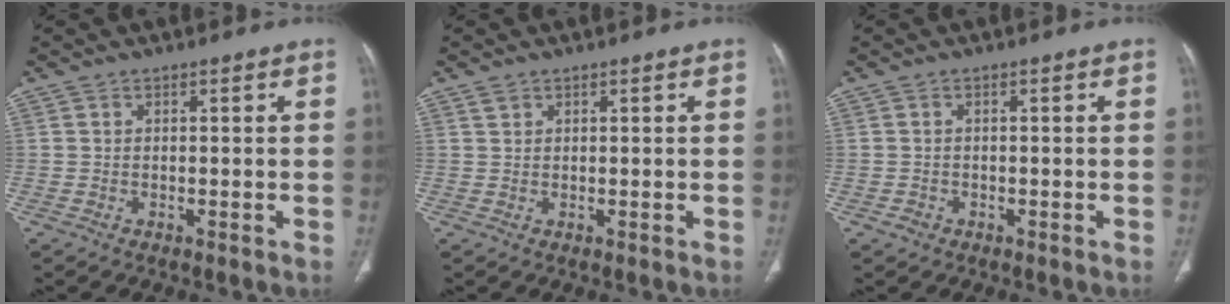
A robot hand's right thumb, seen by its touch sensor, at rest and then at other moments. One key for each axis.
{"total": 1.0, "fx": 0.7, "fy": 0.6, "fz": 0.3, "tx": -0.003, "ty": 0.002, "tz": 0.014}
{"total": 1.3, "fx": -0.6, "fy": 1.1, "fz": 0.3, "tx": -0.006, "ty": 0.006, "tz": -0.011}